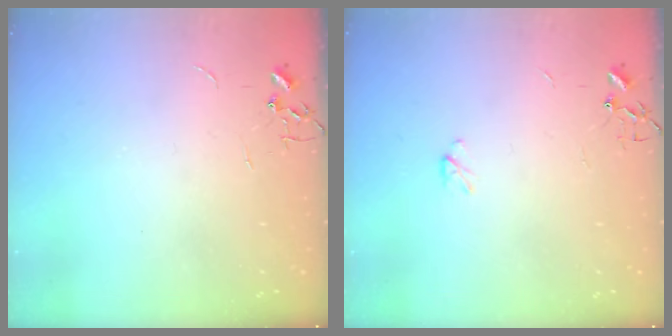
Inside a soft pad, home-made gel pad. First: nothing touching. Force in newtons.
{"total": 2.9, "press": 2.9, "slide": 0.5}